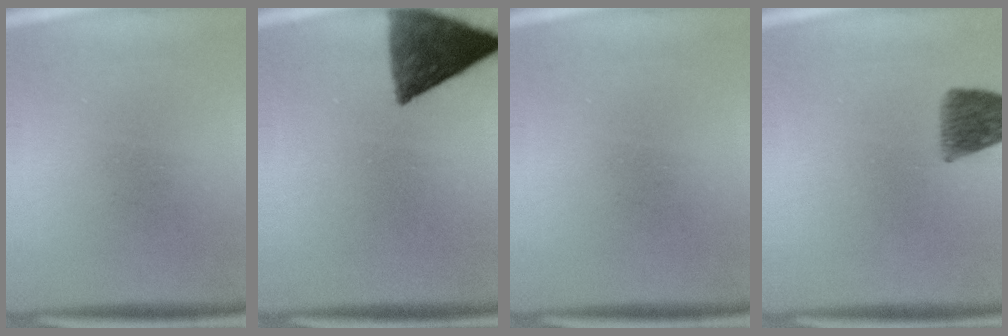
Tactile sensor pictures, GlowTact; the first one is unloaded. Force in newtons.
{"total": 10.7}
{"total": 0.0}
{"total": 6.6}